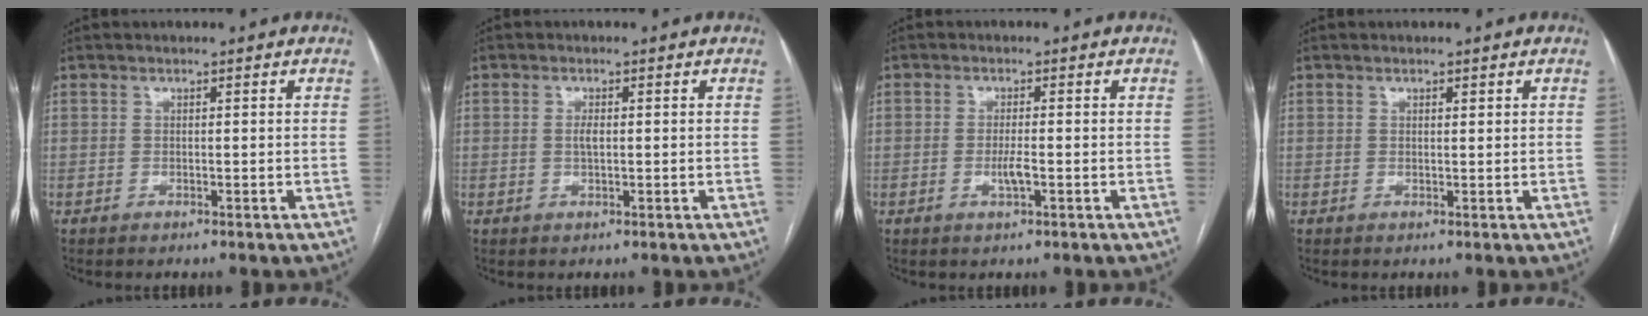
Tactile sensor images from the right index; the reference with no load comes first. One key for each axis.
{"total": 1.4, "fx": 0.1, "fy": 0.6, "fz": 1.3, "tx": -0.026, "ty": 0.001, "tz": 0.002}
{"total": 2.3, "fx": -0.7, "fy": 0.3, "fz": 2.2, "tx": -0.045, "ty": -0.002, "tz": -0.012}
{"total": 0.7, "fx": 0.4, "fy": 0.2, "fz": 0.5, "tx": -0.011, "ty": -0.002, "tz": 0.005}